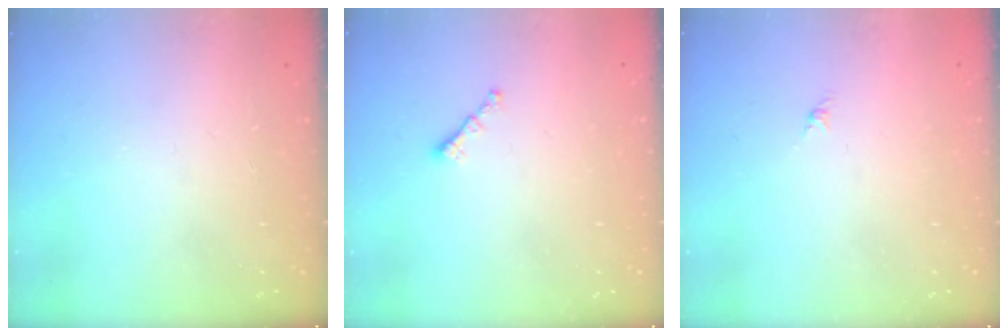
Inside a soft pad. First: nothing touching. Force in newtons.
{"total": 0.8, "press": 0.7, "slide": 0.4}
{"total": 0.0}